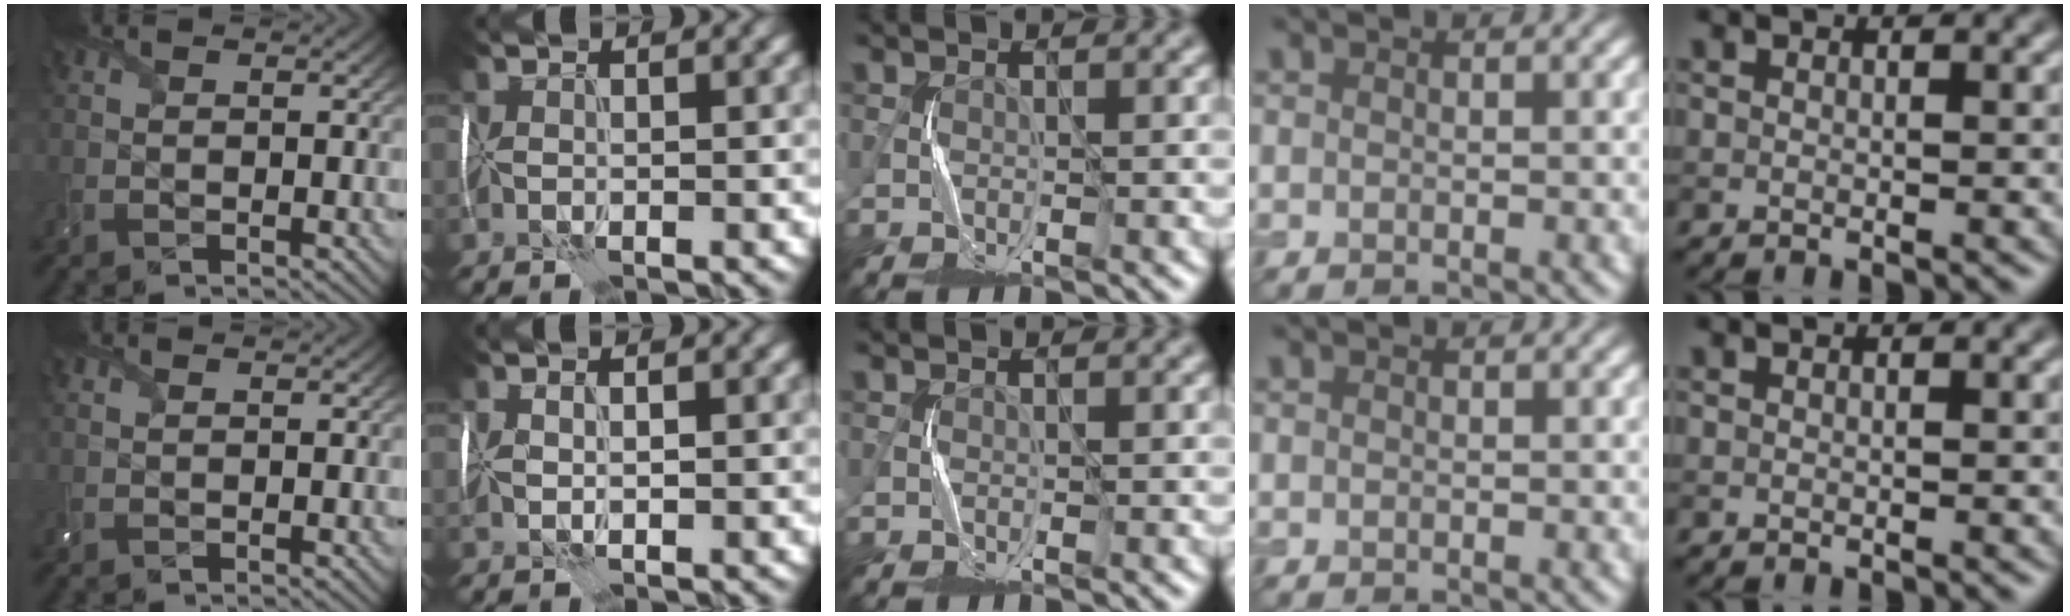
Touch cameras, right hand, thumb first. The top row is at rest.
{"thumb": {"total": 0.6, "force": [0.5, 0.2, 0.3], "torque": [-0.014, 0.003, 0.011]}, "index": {"total": 0.7, "force": [0.4, -0.4, -0.4], "torque": [-0.009, 0.000, 0.010]}}